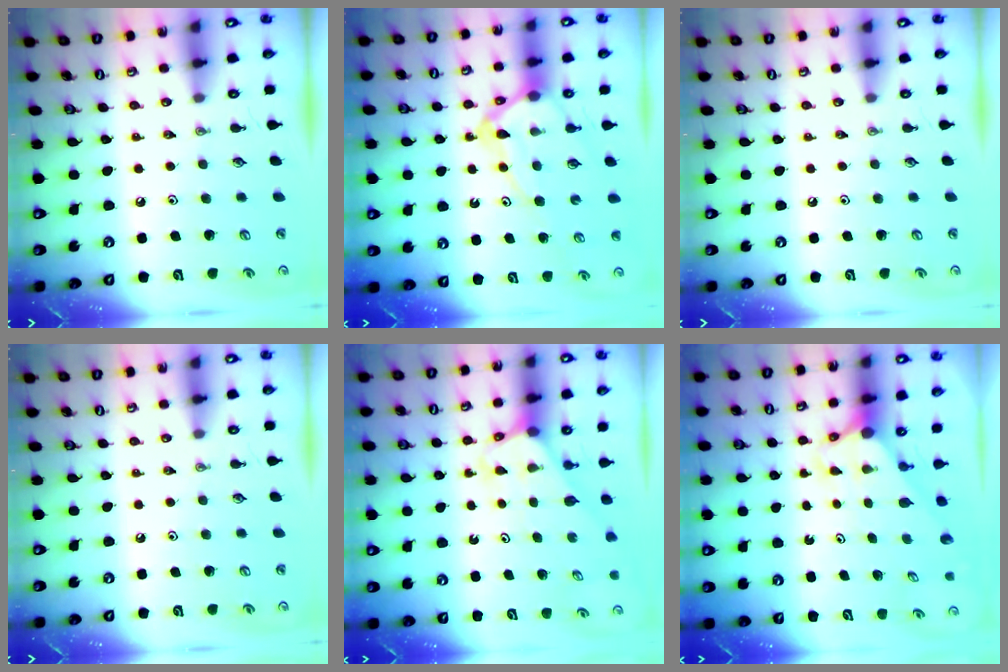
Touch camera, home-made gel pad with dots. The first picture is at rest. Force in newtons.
{"total": 10.6, "press": 10.5, "slide": 1.2}
{"total": 0.0}
{"total": 0.0}
{"total": 3.2, "press": 3.2, "slide": 0.2}
{"total": 2.8, "press": 2.8, "slide": 0.0}